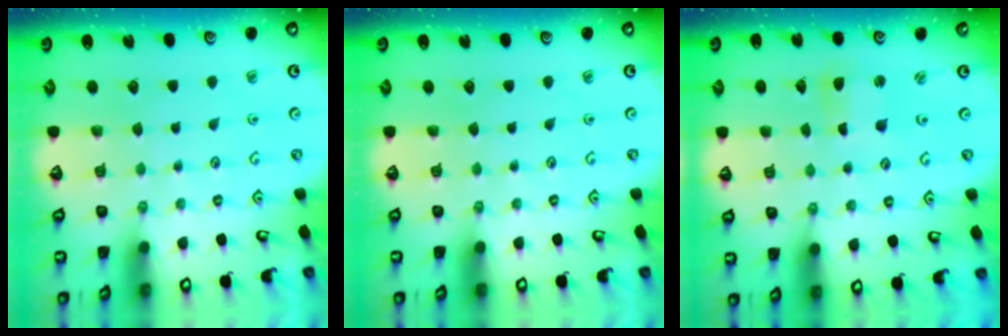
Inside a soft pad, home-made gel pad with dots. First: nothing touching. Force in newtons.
{"total": 0.0}
{"total": 2.7, "press": 2.7, "slide": 0.4}